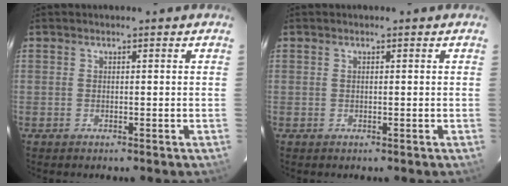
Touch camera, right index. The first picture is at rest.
{"total": 0.0}